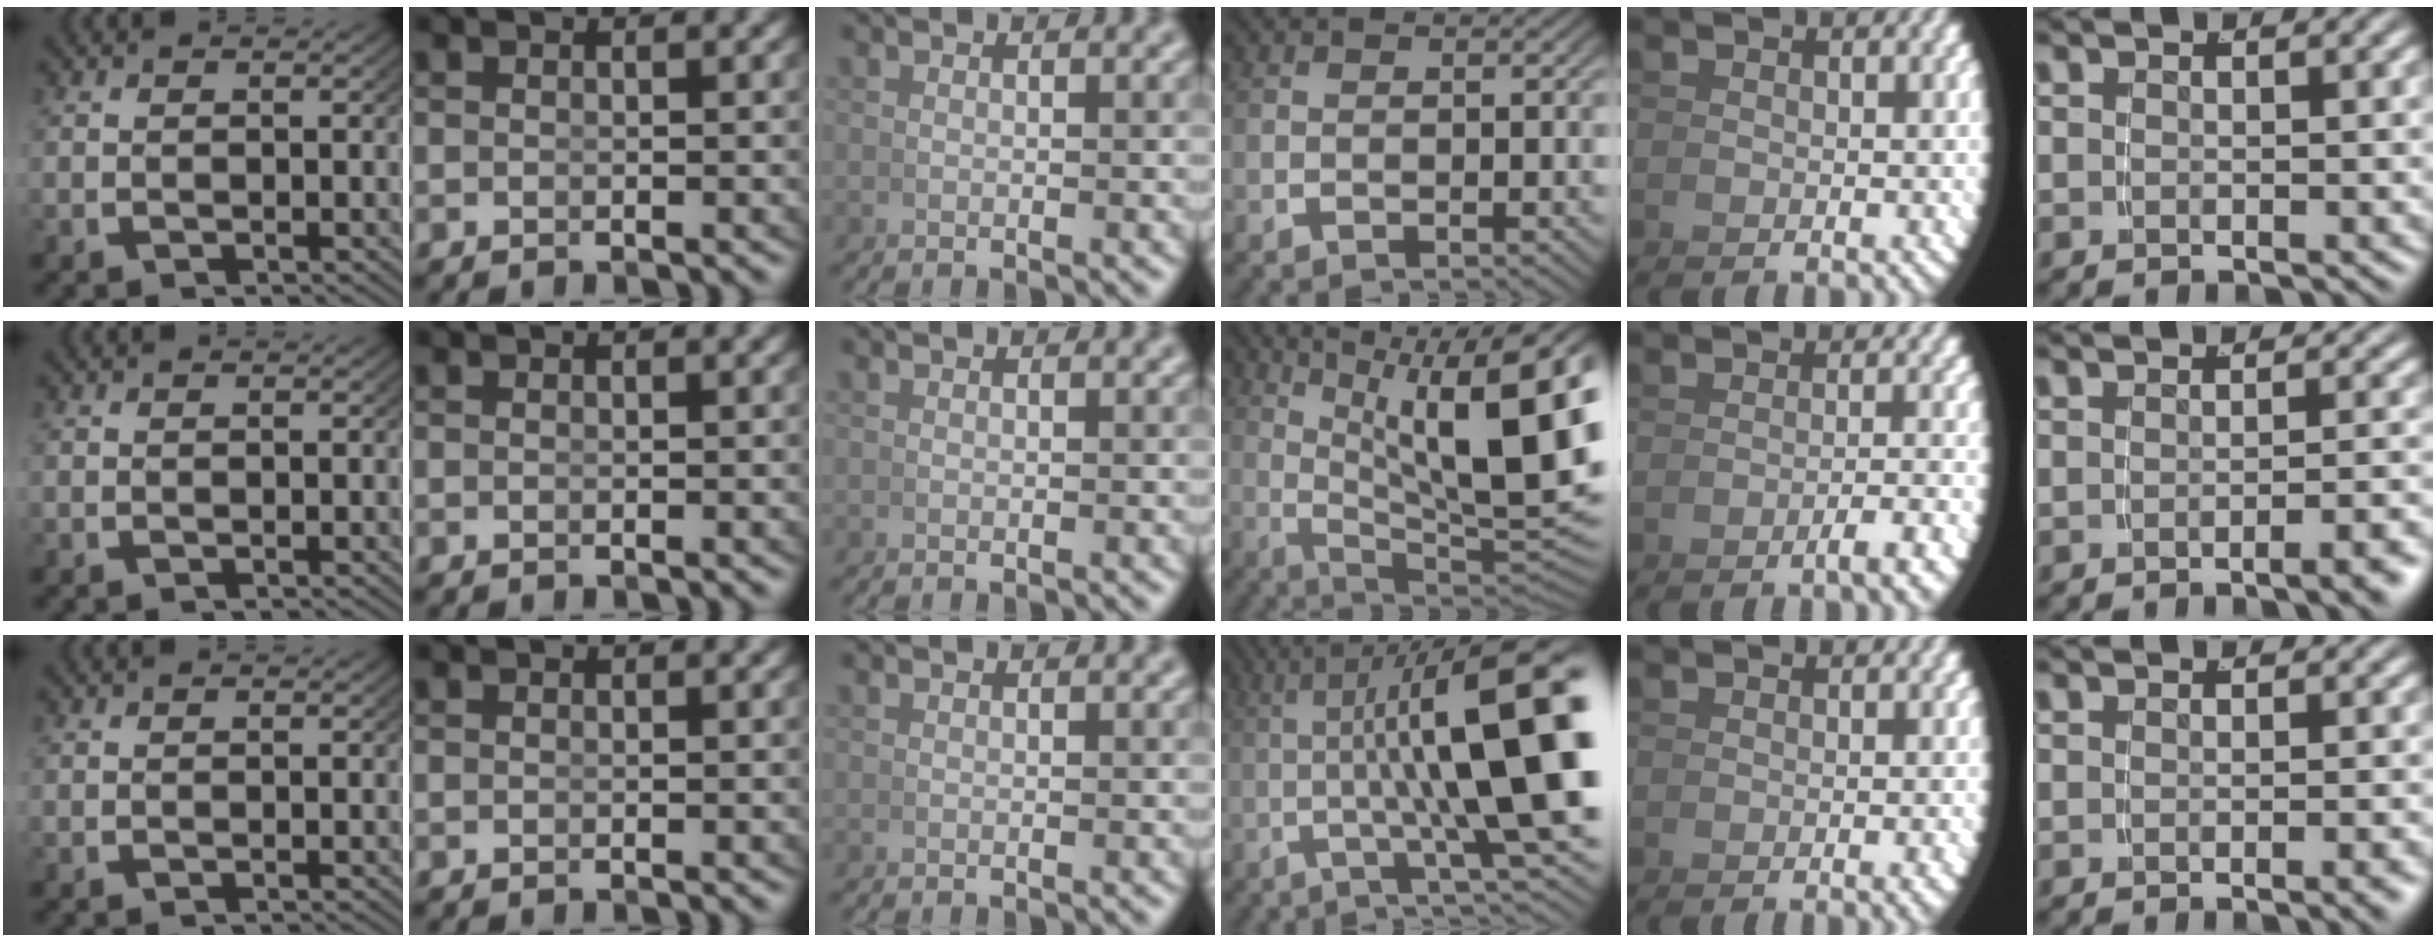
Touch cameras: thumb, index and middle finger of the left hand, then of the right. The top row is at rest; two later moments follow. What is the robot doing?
{"motion": "lift_and_place", "object": "cup"}